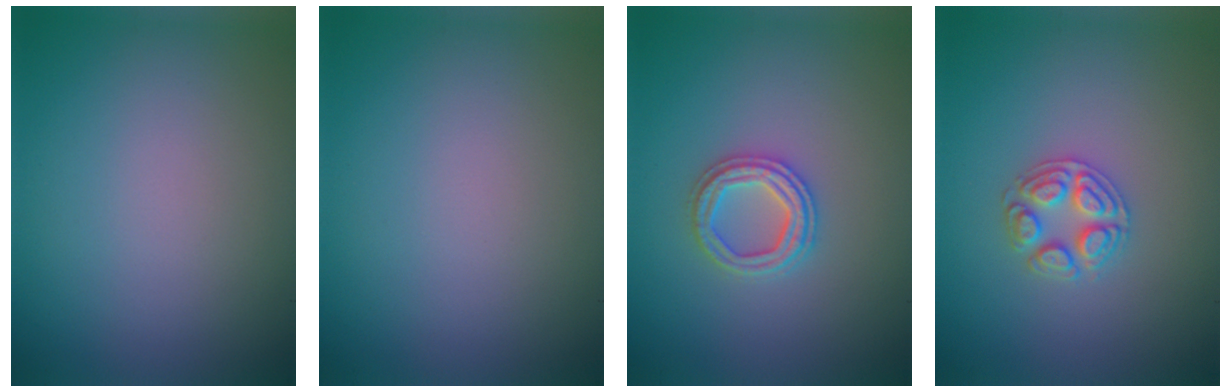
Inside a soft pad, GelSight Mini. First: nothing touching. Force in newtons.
{"total": 0.0}
{"total": 2.6, "press": 2.6, "slide": 0.5}
{"total": 2.6, "press": 2.6, "slide": 0.2}